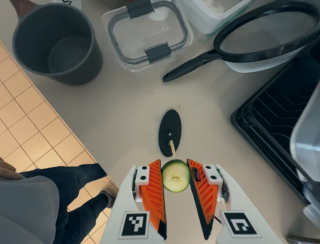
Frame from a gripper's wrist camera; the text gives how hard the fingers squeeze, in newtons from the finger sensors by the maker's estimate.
{"total": 7.8, "left": 7.5, "right": 8.1}